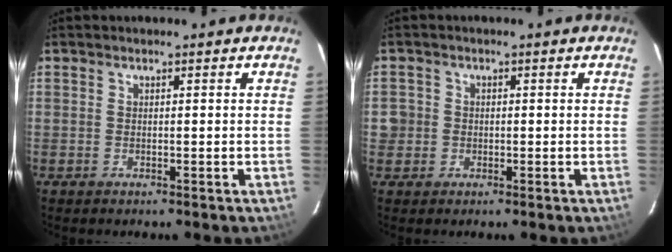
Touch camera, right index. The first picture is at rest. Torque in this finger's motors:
{"motor_torque": [-0.03, -0.07, 0.11, 0.00]}